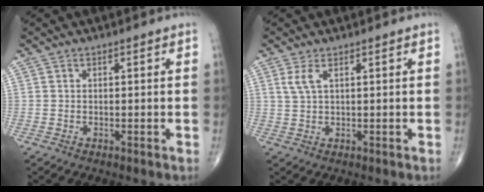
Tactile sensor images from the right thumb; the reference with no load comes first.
{"total": 2.5, "force": [1.2, 0.8, 2.1], "torque": [-0.054, 0.004, 0.033]}